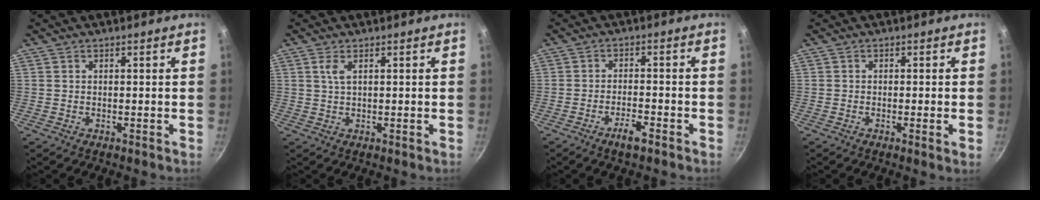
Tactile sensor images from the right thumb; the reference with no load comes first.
{"total": 2.0, "force": [0.7, 0.4, 1.8], "torque": [-0.039, 0.000, 0.016]}
{"total": 3.9, "force": [-2.6, 1.0, 2.7], "torque": [-0.045, 0.019, -0.042]}
{"total": 1.7, "force": [-0.5, 0.0, 1.7], "torque": [-0.033, -0.002, -0.010]}